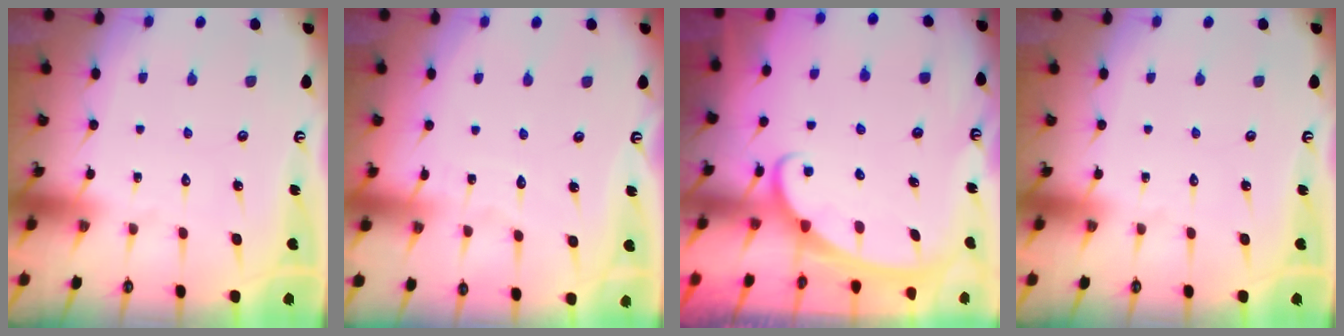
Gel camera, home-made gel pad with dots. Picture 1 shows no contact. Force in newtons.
{"total": 2.2, "press": 2.1, "slide": 0.3}
{"total": 2.4, "press": 2.4, "slide": 0.3}
{"total": 0.0}